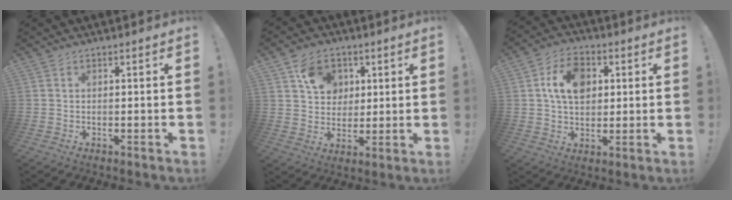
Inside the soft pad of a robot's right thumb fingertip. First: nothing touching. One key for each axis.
{"total": 10.6, "fx": 4.4, "fy": 8.7, "fz": 4.1, "tx": -0.052, "ty": -0.015, "tz": 0.088}
{"total": 11.5, "fx": 2.8, "fy": 8.1, "fz": 7.7, "tx": -0.117, "ty": 0.010, "tz": 0.052}